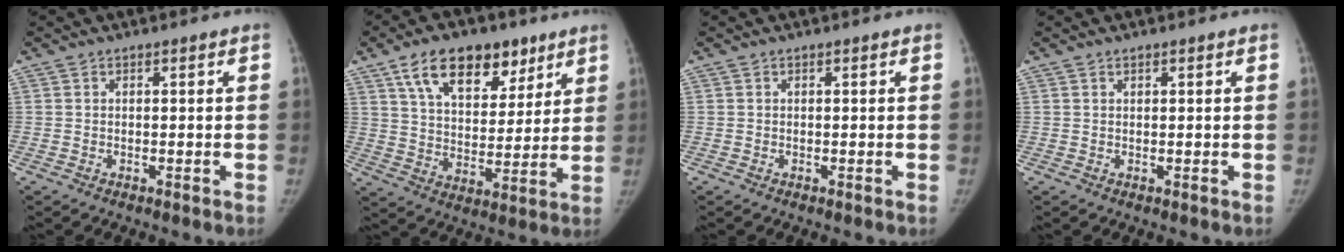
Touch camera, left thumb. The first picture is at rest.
{"total": 16.9, "force": [9.8, 9.7, 9.7], "torque": [-0.112, -0.030, 0.165]}
{"total": 0.0}
{"total": 0.6, "force": [0.4, 0.3, 0.2], "torque": [-0.002, -0.002, 0.006]}